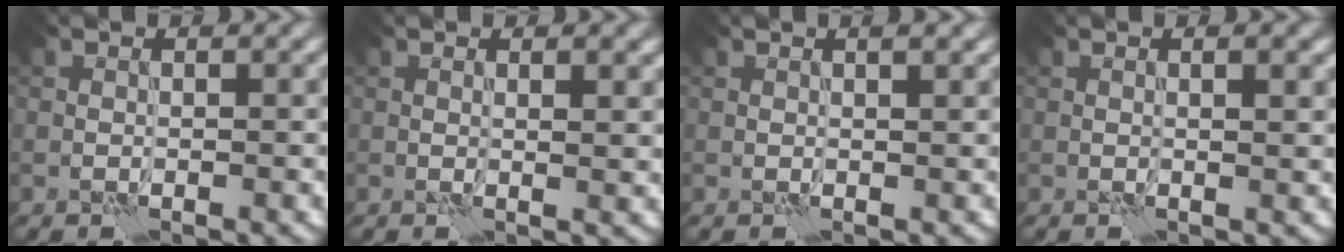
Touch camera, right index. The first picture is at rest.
{"total": 2.0, "force": [0.8, 0.5, 1.8], "torque": [-0.019, 0.001, 0.012]}
{"total": 1.7, "force": [1.1, 0.4, 1.2], "torque": [-0.011, -0.004, 0.007]}
{"total": 2.5, "force": [1.0, 0.7, 2.2], "torque": [-0.021, 0.001, 0.004]}